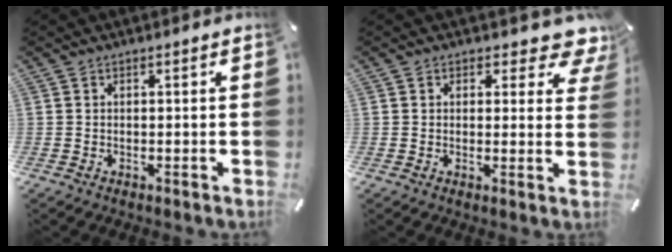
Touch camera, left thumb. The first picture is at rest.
{"total": 5.5, "force": [3.6, 3.0, 3.0], "torque": [-0.021, -0.025, 0.056]}